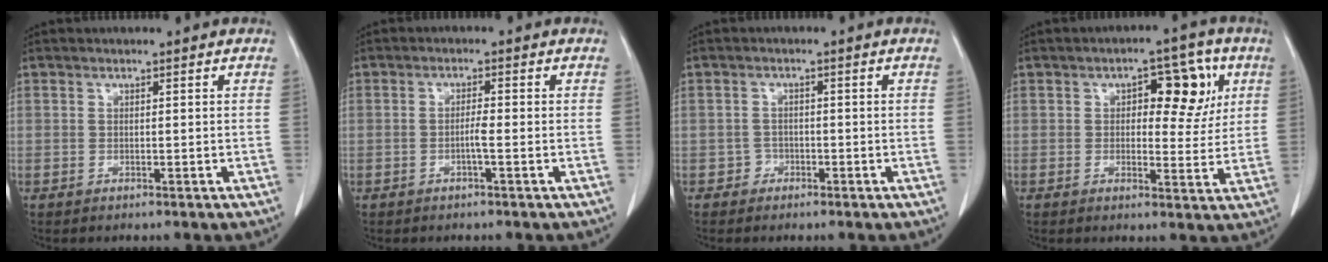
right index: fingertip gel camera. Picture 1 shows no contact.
{"total": 1.7, "force": [-0.5, -0.1, 1.7], "torque": [-0.027, 0.003, -0.009]}
{"total": 1.5, "force": [-0.9, 1.2, -0.2], "torque": [0.010, 0.009, -0.019]}
{"total": 8.1, "force": [2.5, 4.0, 6.6], "torque": [-0.072, 0.019, 0.031]}